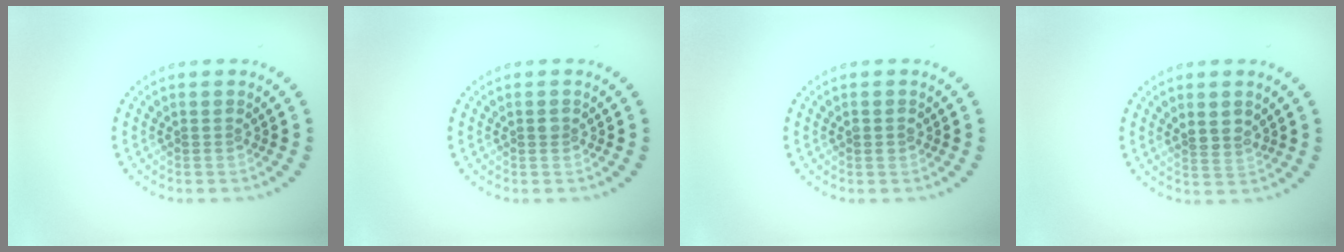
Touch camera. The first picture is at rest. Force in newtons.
{"total": 0.6, "press": 0.6, "slide": 0.1}
{"total": 1.0, "press": 1.0, "slide": 0.0}
{"total": 2.1, "press": 1.9, "slide": 0.9}